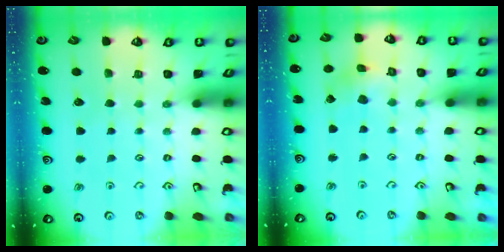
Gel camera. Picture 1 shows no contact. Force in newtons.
{"total": 2.9, "press": 2.9, "slide": 0.3}